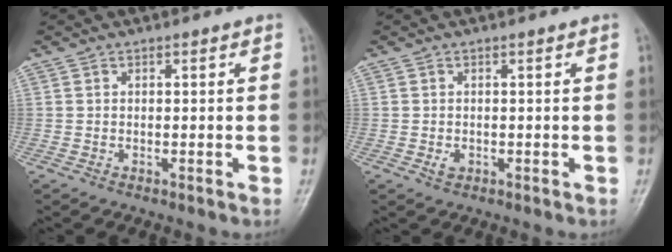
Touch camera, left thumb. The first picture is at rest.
{"total": 1.2, "force": [-0.2, 0.9, 0.8], "torque": [-0.010, -0.001, -0.002]}